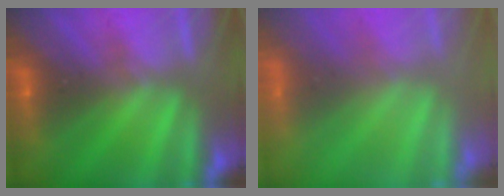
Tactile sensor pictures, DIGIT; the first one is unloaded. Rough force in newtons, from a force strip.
{"total": 7.4}